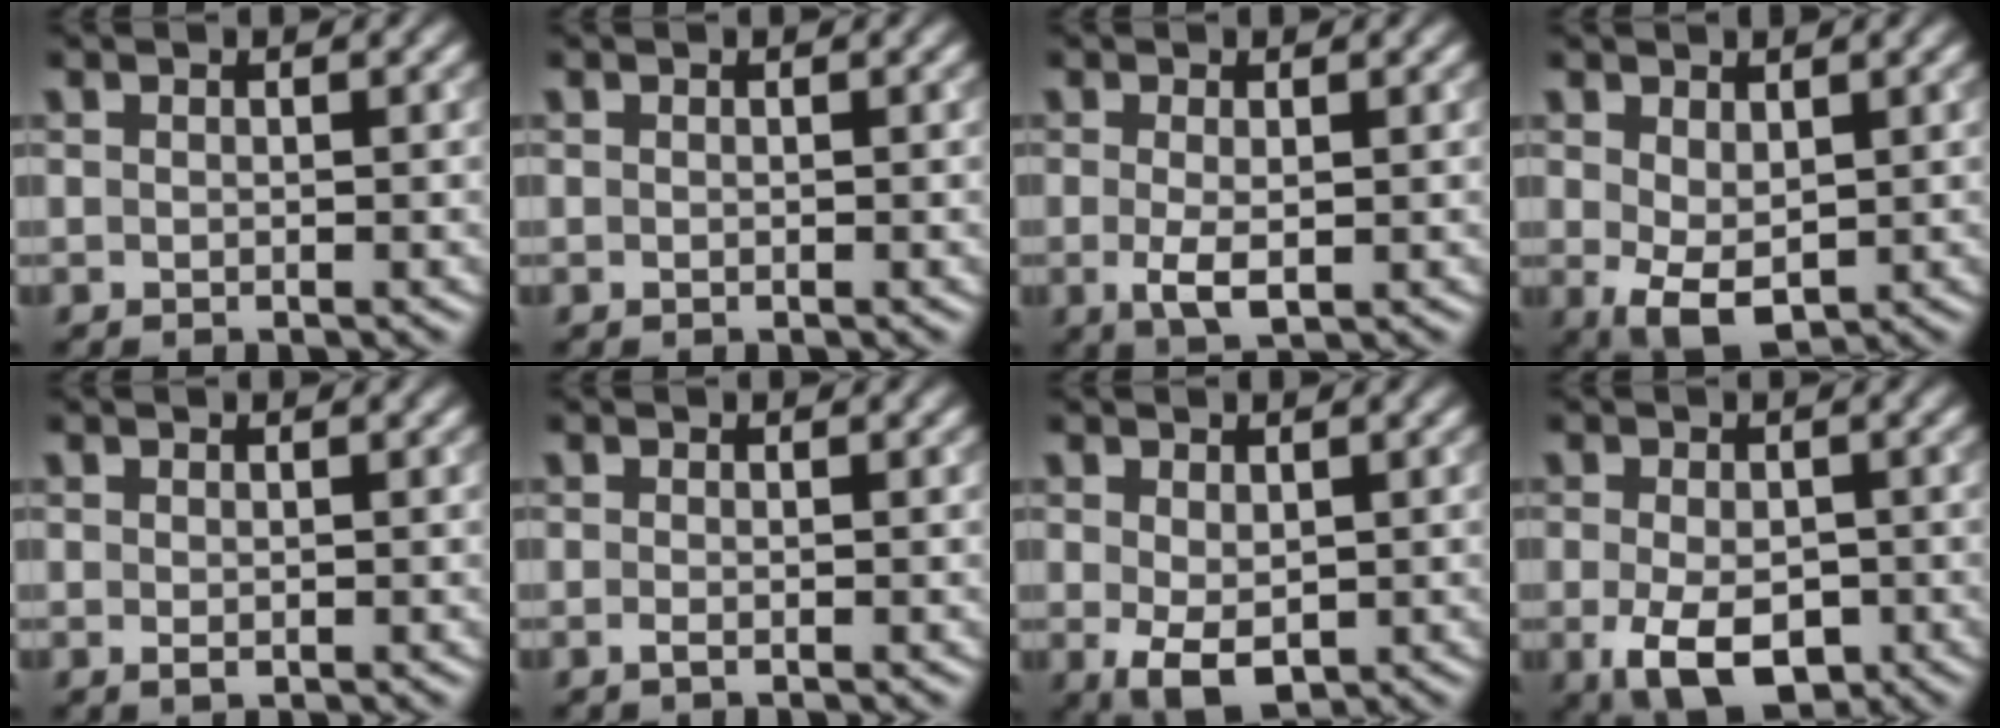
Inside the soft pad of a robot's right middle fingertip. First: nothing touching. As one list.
[{"total": 0.0}, {"total": 2.6, "force": [-0.4, 0.9, 2.4], "torque": [-0.050, -0.009, -0.005]}, {"total": 3.9, "force": [0.2, 2.3, 3.1], "torque": [-0.068, -0.006, 0.011]}, {"total": 0.8, "force": [0.0, 0.4, 0.6], "torque": [-0.010, -0.002, 0.001]}, {"total": 0.7, "force": [-0.2, 0.2, 0.7], "torque": [-0.014, -0.004, -0.004]}, {"total": 3.9, "force": [-0.5, 2.4, 3.1], "torque": [-0.062, -0.010, -0.002]}, {"total": 6.2, "force": [-2.0, 3.6, 4.6], "torque": [-0.086, -0.018, -0.029]}]